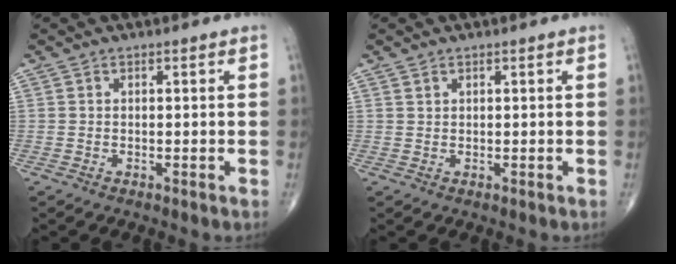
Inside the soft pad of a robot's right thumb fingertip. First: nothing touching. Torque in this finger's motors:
{"motor_torque": [-0.64, 0.12, -0.07, 0.10, 0.04]}